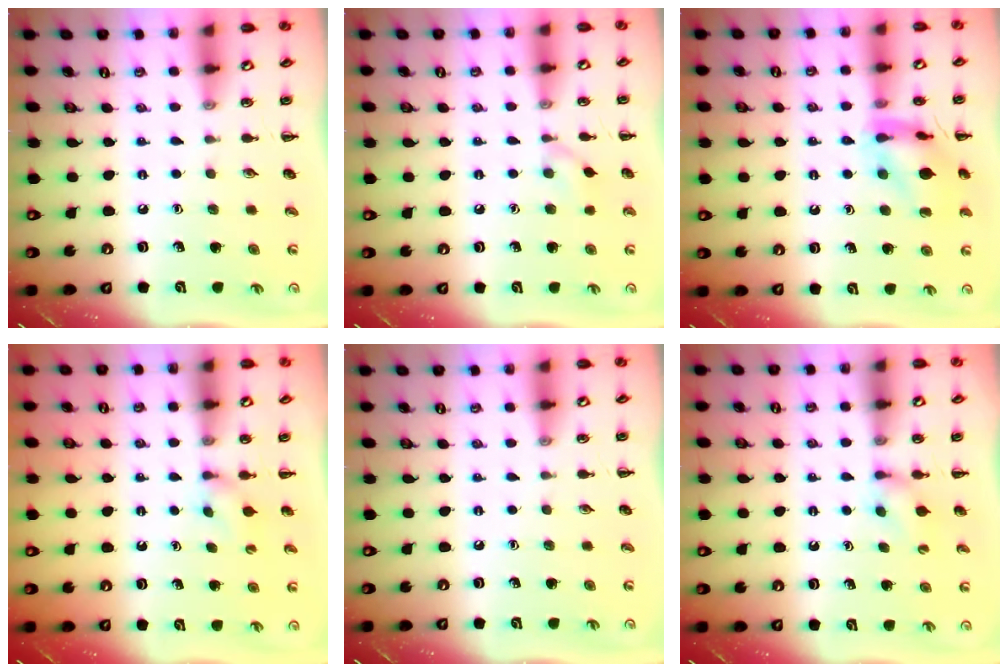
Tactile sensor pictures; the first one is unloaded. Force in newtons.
{"total": 5.9, "press": 5.6, "slide": 1.9}
{"total": 12.8, "press": 12.7, "slide": 1.3}
{"total": 2.7, "press": 2.4, "slide": 1.2}
{"total": 0.0}
{"total": 4.7, "press": 4.5, "slide": 1.5}